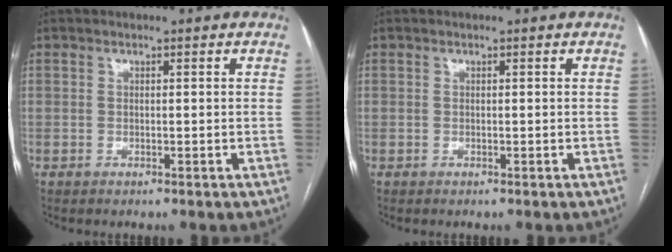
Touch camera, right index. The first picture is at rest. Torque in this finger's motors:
{"motor_torque": [0.00, 0.00, 0.00, 0.00]}